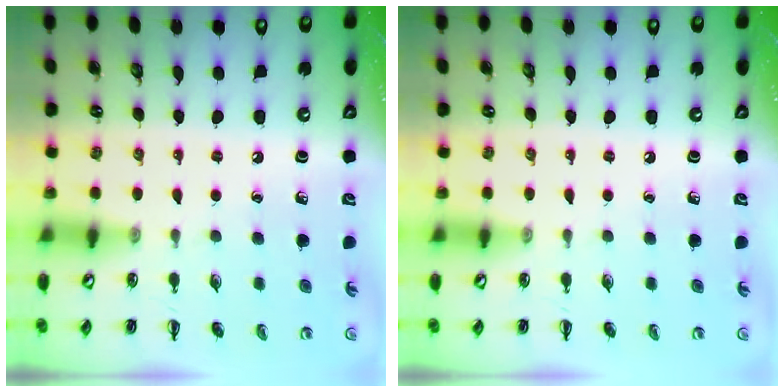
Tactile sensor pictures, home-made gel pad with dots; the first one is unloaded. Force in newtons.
{"total": 0.0}